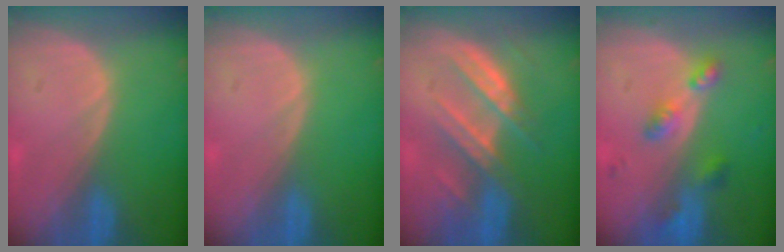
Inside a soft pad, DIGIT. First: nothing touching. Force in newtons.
{"total": 0.0}
{"total": 7.5, "press": 7.2, "slide": 1.9}
{"total": 5.3, "press": 4.8, "slide": 2.2}